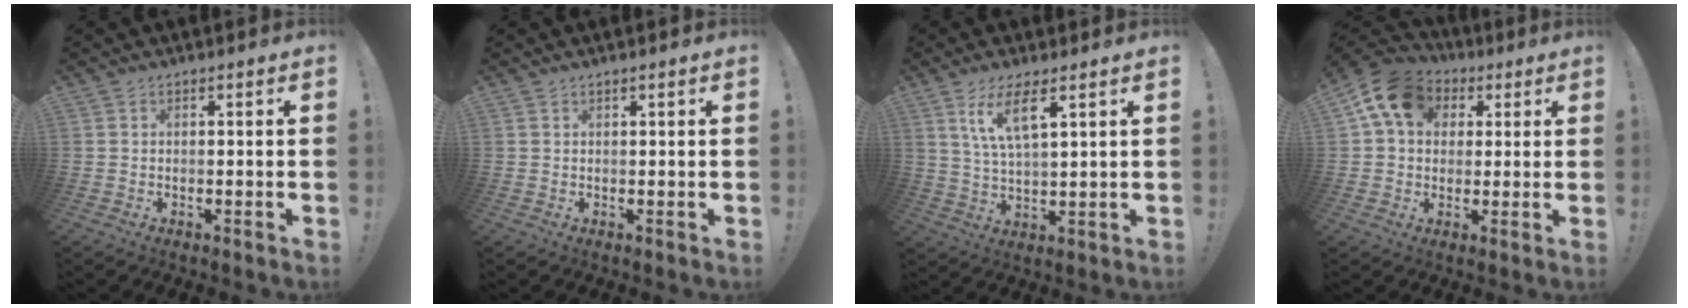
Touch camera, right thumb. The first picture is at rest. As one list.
[{"total": 0.8, "force": [0.6, -0.1, 0.5], "torque": [-0.004, -0.002, 0.009]}, {"total": 9.1, "force": [5.1, 2.3, 7.2], "torque": [-0.133, -0.014, 0.089]}, {"total": 12.5, "force": [4.3, 9.7, 6.7], "torque": [-0.098, -0.006, 0.087]}]